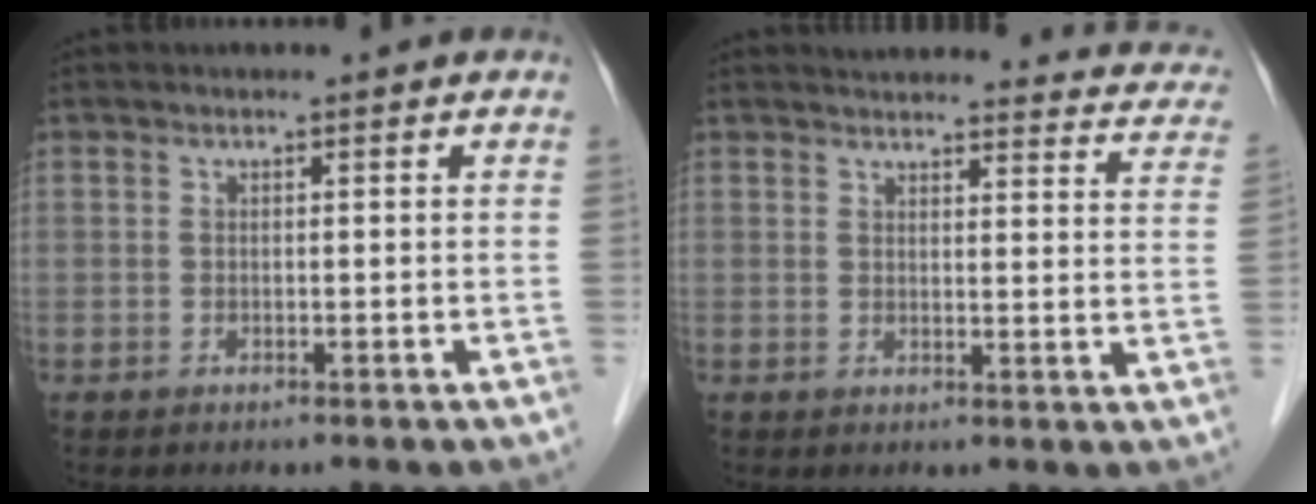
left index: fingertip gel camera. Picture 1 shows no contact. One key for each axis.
{"total": 17.6, "fx": 16.8, "fy": 3.5, "fz": 4.2, "tx": -0.031, "ty": -0.042, "tz": 0.168}